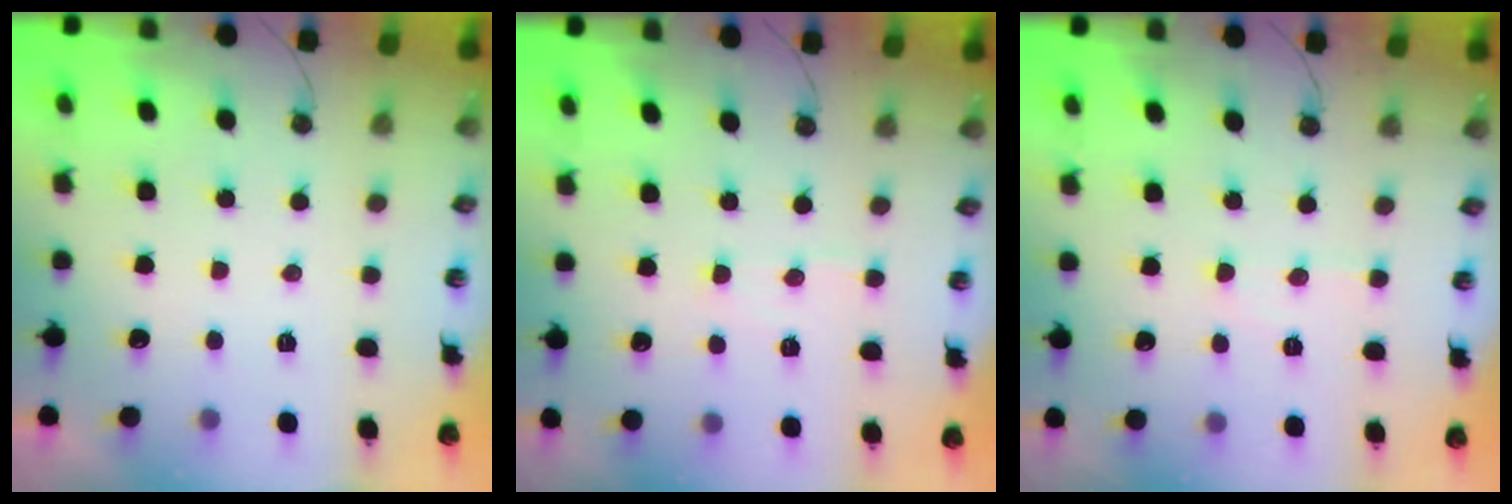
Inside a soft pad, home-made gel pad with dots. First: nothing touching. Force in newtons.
{"total": 5.2, "press": 5.1, "slide": 0.7}
{"total": 5.4, "press": 5.4, "slide": 0.6}